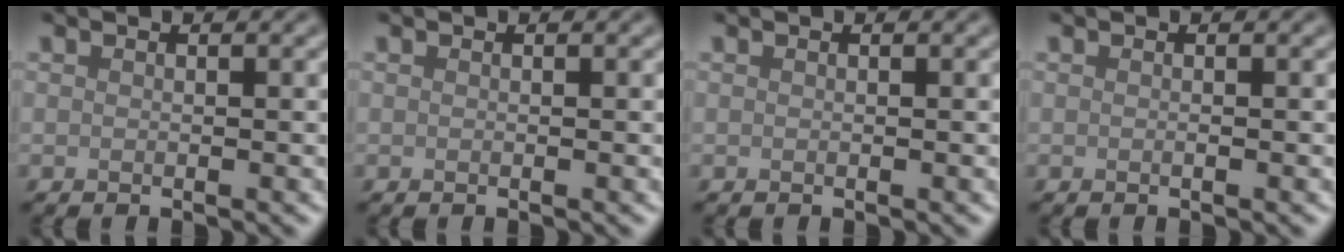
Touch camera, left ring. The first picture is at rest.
{"total": 0.0}
{"total": 0.0}
{"total": 0.0}